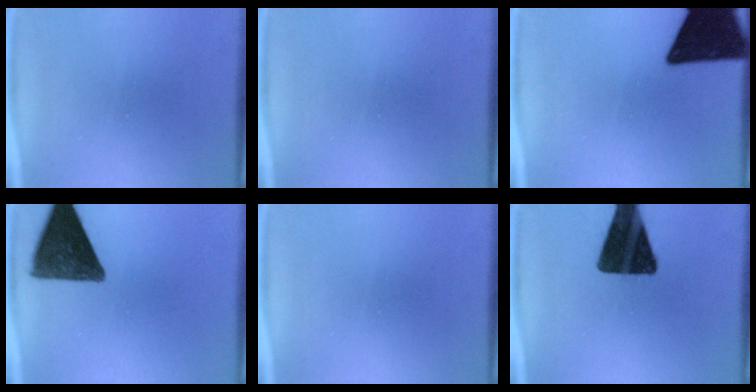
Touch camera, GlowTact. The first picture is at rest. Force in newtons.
{"total": 0.0}
{"total": 18.5}
{"total": 13.9}
{"total": 0.0}
{"total": 17.1}